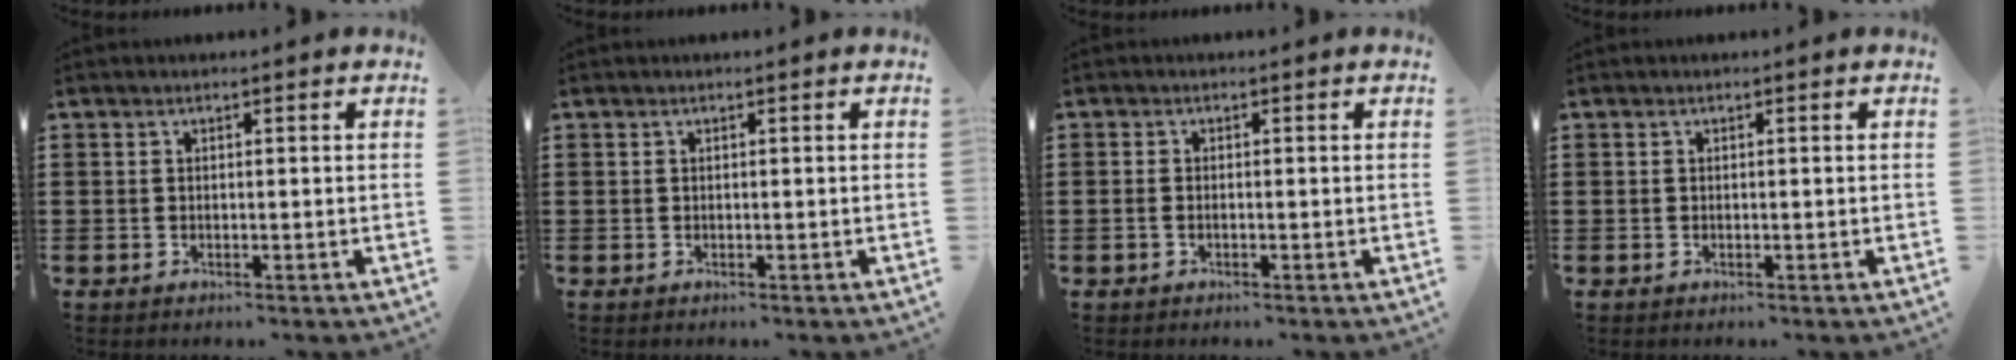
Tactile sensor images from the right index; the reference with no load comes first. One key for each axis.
{"total": 0.0}
{"total": 0.8, "fx": -0.5, "fy": 0.3, "fz": 0.6, "tx": -0.014, "ty": -0.004, "tz": -0.008}
{"total": 0.0}